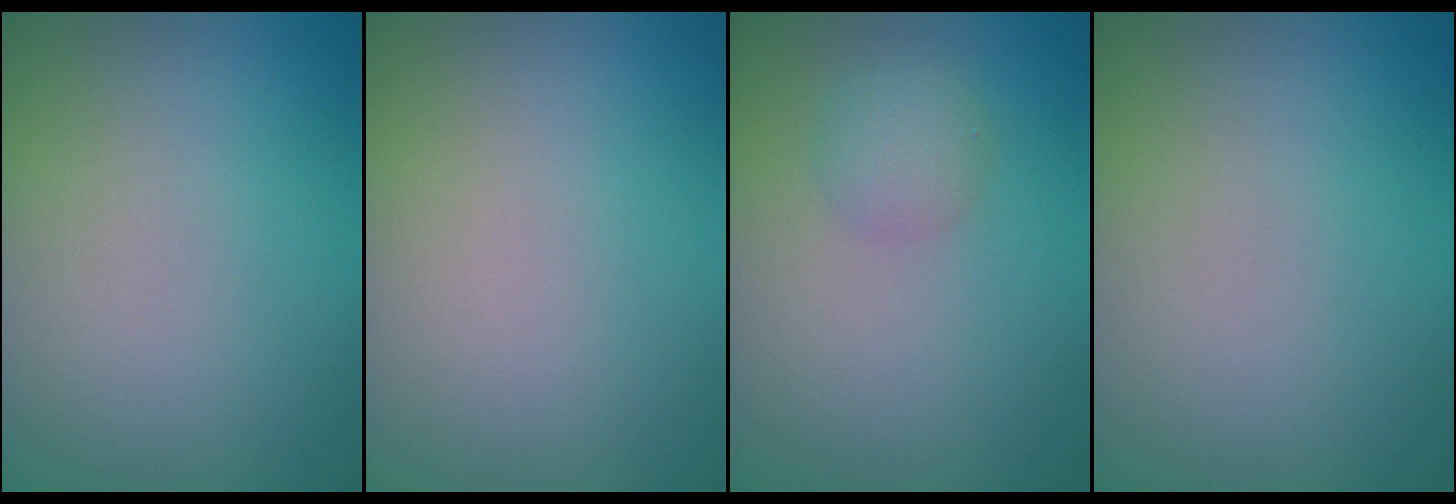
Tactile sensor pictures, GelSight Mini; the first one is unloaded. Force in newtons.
{"total": 0.0}
{"total": 1.9, "press": 1.9, "slide": 0.1}
{"total": 0.0}